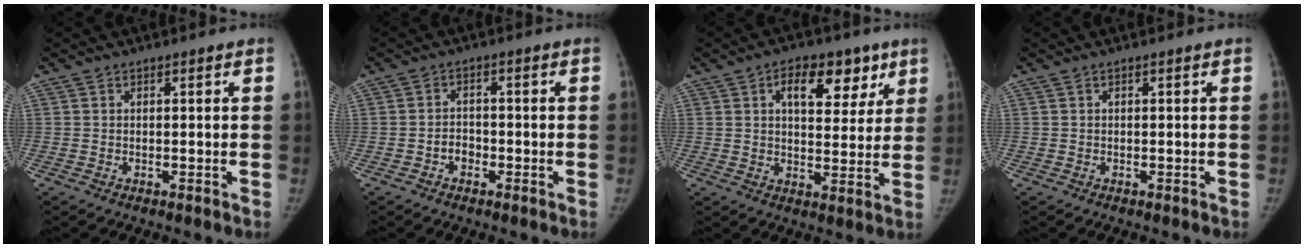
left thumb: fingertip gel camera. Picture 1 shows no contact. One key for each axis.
{"total": 2.7, "fx": -1.2, "fy": 2.1, "fz": 1.1, "tx": -0.005, "ty": 0.011, "tz": -0.025}
{"total": 11.5, "fx": 5.5, "fy": 6.5, "fz": 7.7, "tx": -0.072, "ty": -0.012, "tz": 0.080}
{"total": 0.0}